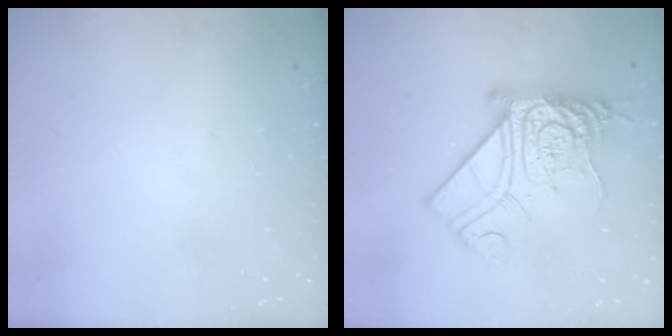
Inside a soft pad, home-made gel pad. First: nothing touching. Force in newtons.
{"total": 22.6, "press": 22.5, "slide": 2.5}